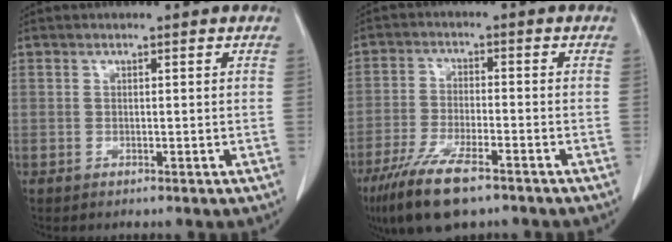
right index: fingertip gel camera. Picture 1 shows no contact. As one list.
[{"total": 10.8, "force": [-7.3, 2.5, 7.5], "torque": [-0.142, -0.023, -0.124]}]